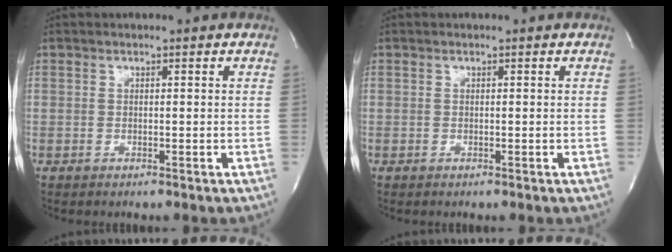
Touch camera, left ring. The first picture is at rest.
{"total": 0.0}